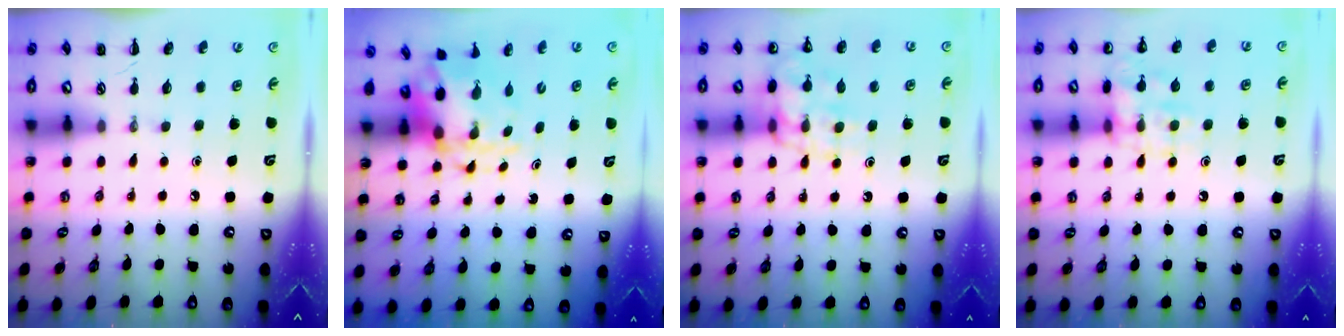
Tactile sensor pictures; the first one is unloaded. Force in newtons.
{"total": 5.9, "press": 5.8, "slide": 1.1}
{"total": 14.9, "press": 14.7, "slide": 2.6}
{"total": 12.0, "press": 12.0, "slide": 0.6}